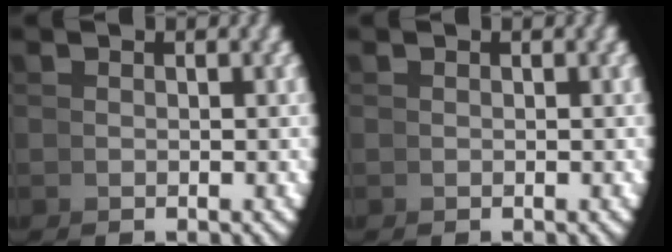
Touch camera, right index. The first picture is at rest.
{"total": 0.0}